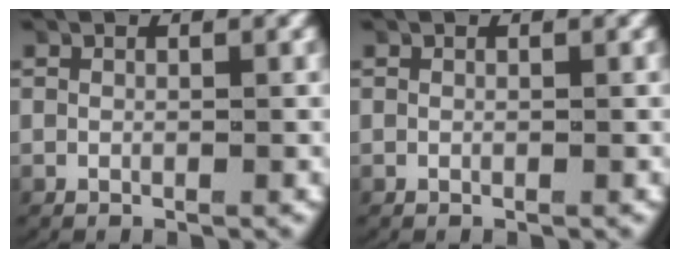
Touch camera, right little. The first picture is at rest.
{"total": 0.0}